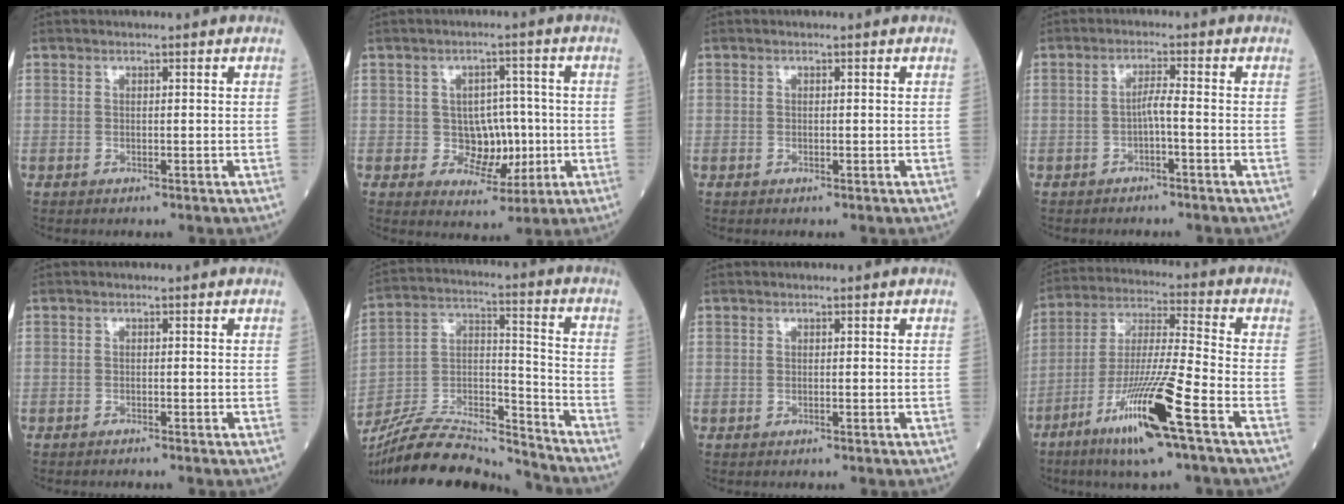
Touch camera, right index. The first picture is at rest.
{"total": 6.3, "force": [-0.5, 4.8, 4.0], "torque": [-0.048, 0.012, 0.001]}
{"total": 0.0}
{"total": 2.2, "force": [-1.0, -0.1, 2.0], "torque": [-0.035, 0.003, -0.020]}
{"total": 1.1, "force": [-1.0, -0.1, 0.4], "torque": [-0.006, 0.001, -0.014]}
{"total": 19.1, "force": [-18.3, 2.0, 5.1], "torque": [-0.099, 0.024, -0.315]}
{"total": 0.0}
{"total": 15.1, "force": [-7.7, -0.1, 13.0], "torque": [-0.260, -0.025, -0.141]}